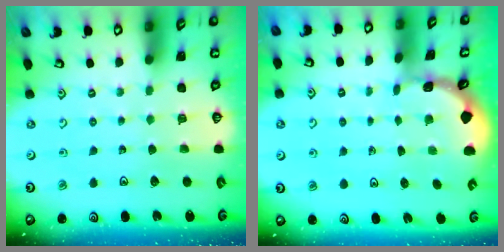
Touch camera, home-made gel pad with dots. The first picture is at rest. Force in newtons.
{"total": 0.0}